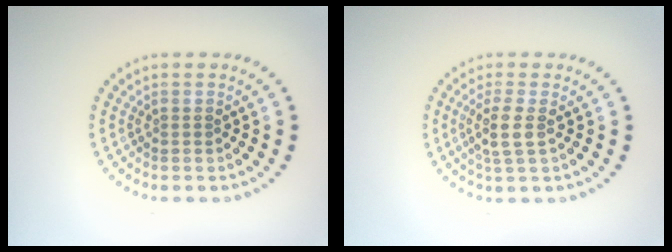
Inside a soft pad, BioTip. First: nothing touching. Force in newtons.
{"total": 2.4, "press": 2.0, "slide": 1.3}